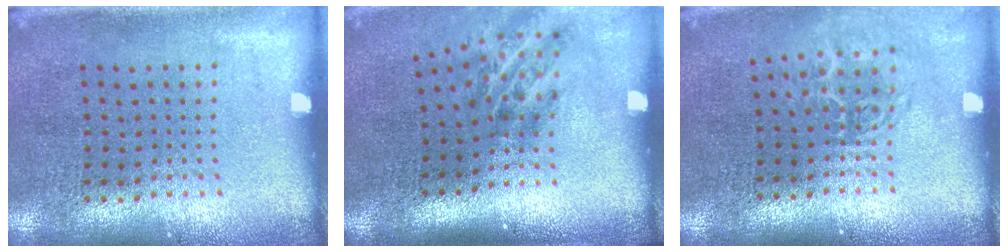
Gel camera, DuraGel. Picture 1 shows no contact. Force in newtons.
{"total": 2.0, "press": 1.3, "slide": 1.5}
{"total": 1.8, "press": 1.2, "slide": 1.3}